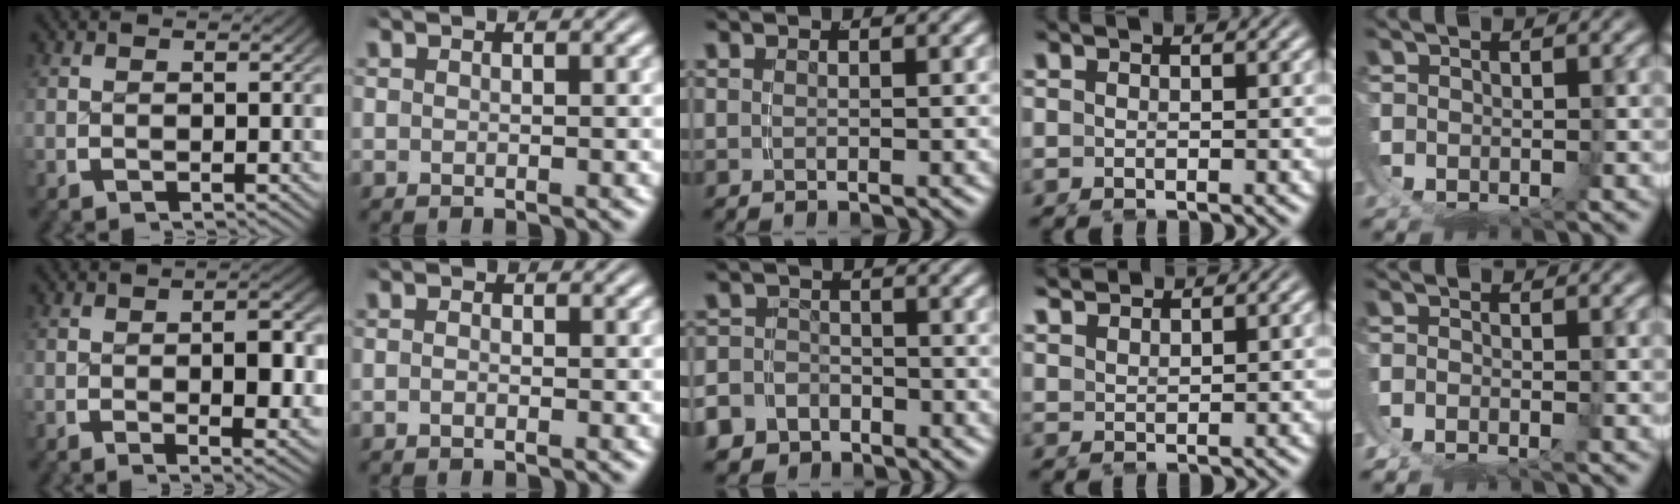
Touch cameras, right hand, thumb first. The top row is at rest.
{"thumb": {"total": 4.2, "force": [-0.4, 1.8, 3.8], "torque": [-0.056, -0.008, -0.006]}, "index": {"total": 0.8, "force": [-0.6, 0.3, 0.5], "torque": [-0.009, -0.004, -0.013]}, "middle": {"total": 5.6, "force": [-3.3, 4.3, 0.9], "torque": [-0.027, -0.021, -0.059]}, "ring": {"total": 2.2, "force": [2.1, 0.4, 0.3], "torque": [-0.003, 0.001, 0.043]}, "little": {"total": 1.7, "force": [-1.5, 0.7, 0.4], "torque": [-0.008, -0.004, -0.032]}}